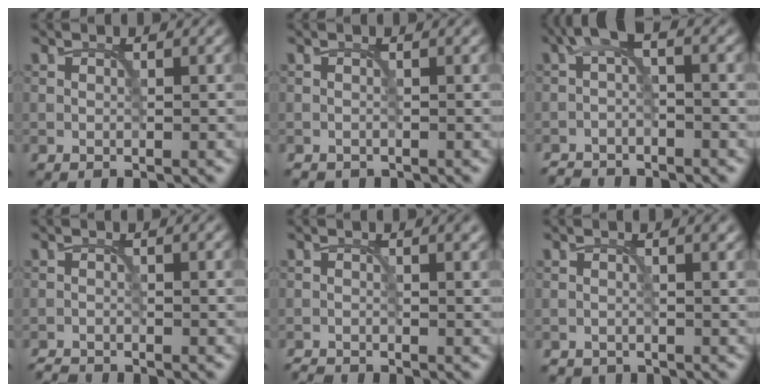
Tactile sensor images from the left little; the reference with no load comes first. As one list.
[{"total": 0.7, "force": [-0.7, 0.2, 0.0], "torque": [0.002, -0.006, -0.012]}, {"total": 3.6, "force": [-2.1, 1.3, 2.7], "torque": [-0.051, 0.003, -0.049]}, {"total": 1.5, "force": [-1.4, 0.2, 0.3], "torque": [0.000, -0.005, -0.031]}, {"total": 1.1, "force": [-0.8, 0.3, 0.7], "torque": [-0.012, -0.006, -0.019]}, {"total": 0.6, "force": [-0.5, 0.4, 0.1], "torque": [0.000, -0.006, -0.008]}]